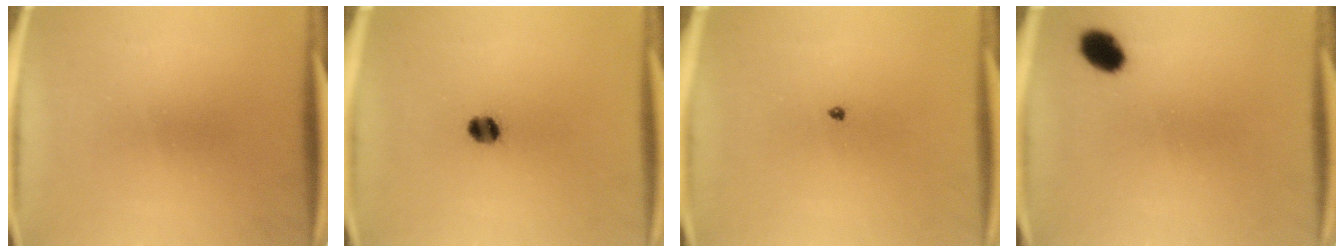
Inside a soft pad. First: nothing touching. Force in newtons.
{"total": 3.8}
{"total": 0.6}
{"total": 4.7}